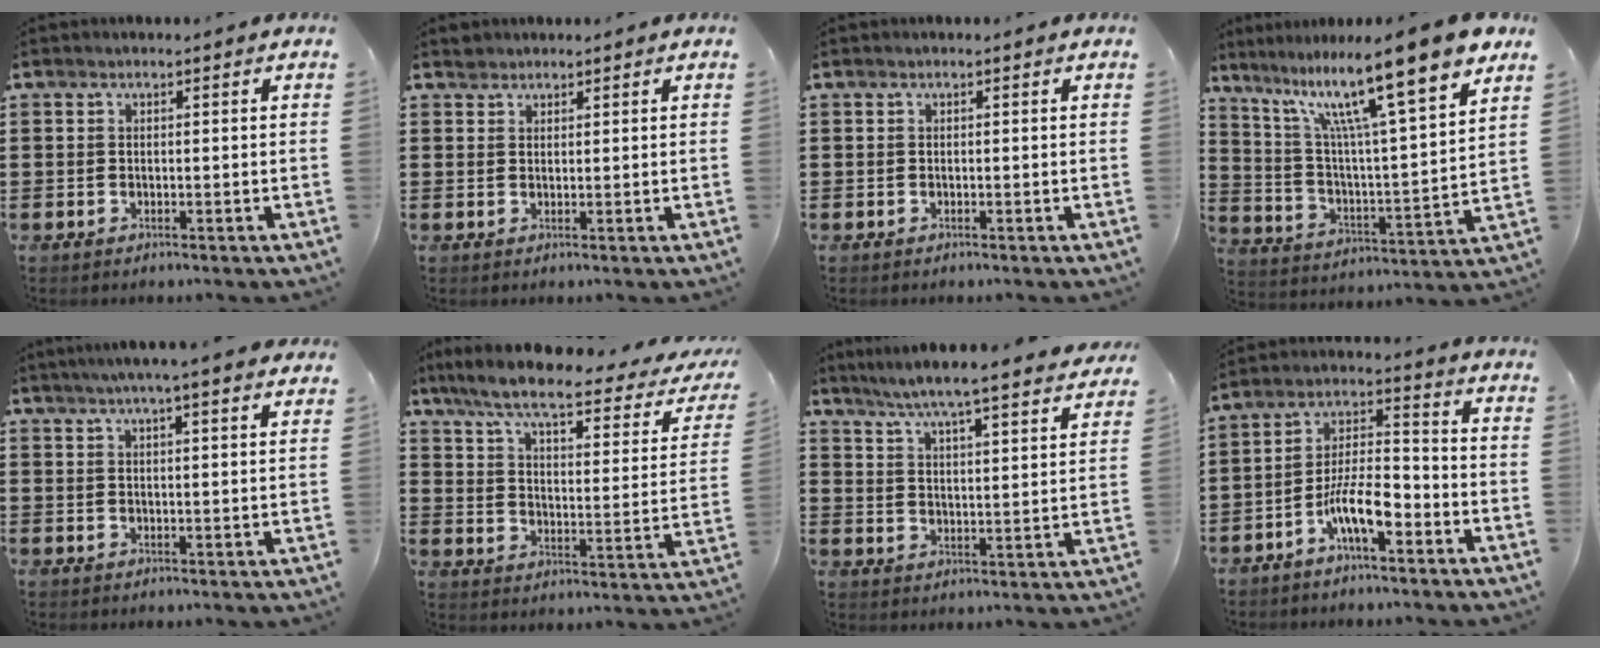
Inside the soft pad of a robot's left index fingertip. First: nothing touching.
{"total": 1.3, "force": [1.2, 0.5, -0.1], "torque": [-0.001, 0.002, 0.024]}
{"total": 0.0}
{"total": 15.7, "force": [11.3, 1.3, 10.8], "torque": [-0.216, -0.068, 0.178]}
{"total": 4.2, "force": [3.6, -0.4, 2.1], "torque": [-0.052, -0.004, 0.063]}
{"total": 7.3, "force": [5.7, 0.5, 4.5], "torque": [-0.110, -0.034, 0.092]}
{"total": 5.8, "force": [5.5, -0.7, 1.8], "torque": [-0.061, -0.041, 0.091]}
{"total": 8.4, "force": [-4.7, 2.7, 6.4], "torque": [-0.138, 0.006, -0.092]}